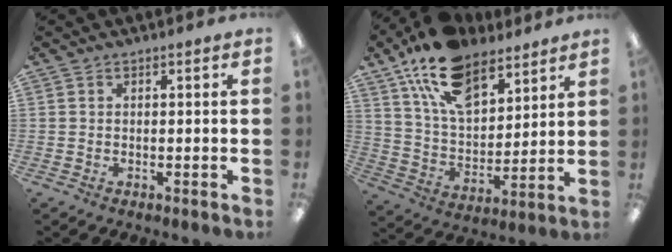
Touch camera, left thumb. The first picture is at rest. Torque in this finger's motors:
{"motor_torque": [0.93, 0.45, 1.66, -1.13, 0.46]}